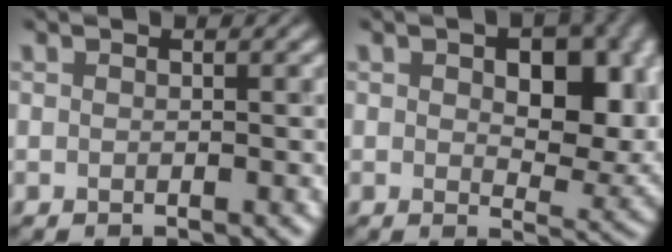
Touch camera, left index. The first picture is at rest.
{"total": 8.7, "force": [1.3, 4.9, 7.1], "torque": [-0.094, -0.007, 0.023]}